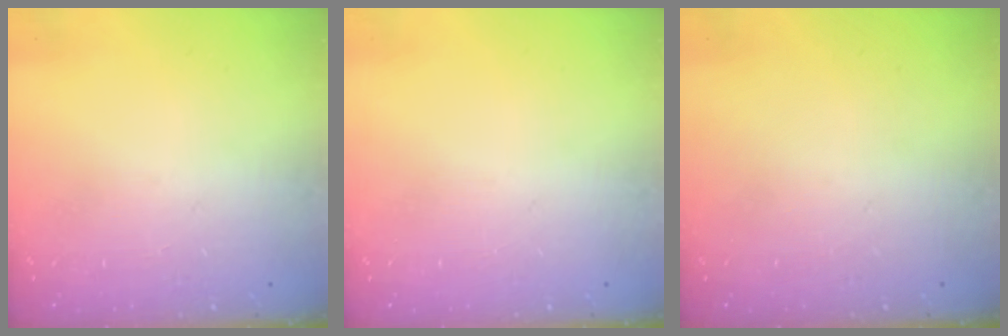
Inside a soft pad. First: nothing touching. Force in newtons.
{"total": 0.0}
{"total": 0.0}